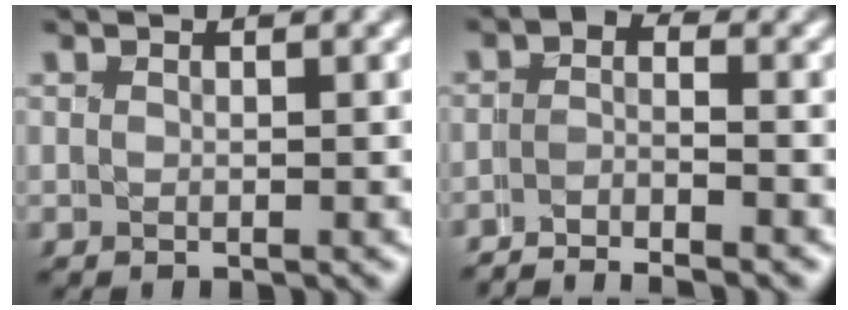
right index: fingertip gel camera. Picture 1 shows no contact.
{"total": 5.5, "force": [-5.0, 1.5, 1.8], "torque": [-0.008, -0.005, -0.087]}